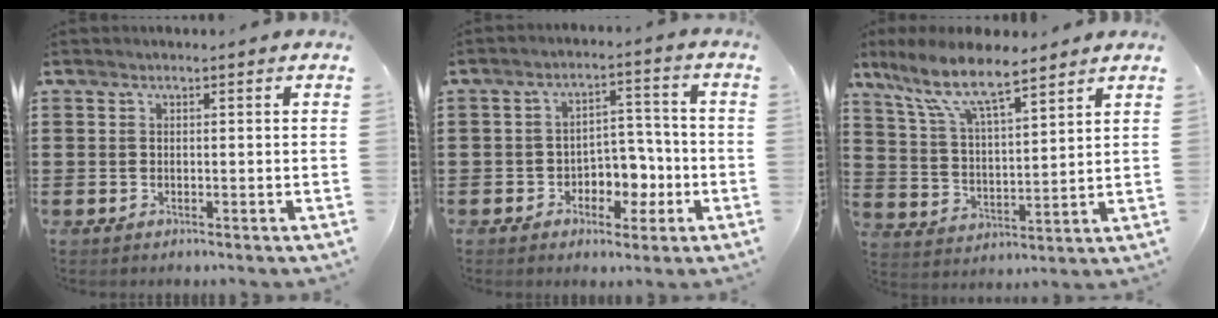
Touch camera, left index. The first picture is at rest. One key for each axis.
{"total": 5.0, "fx": -1.9, "fy": 3.7, "fz": 2.7, "tx": -0.047, "ty": 0.006, "tz": -0.039}
{"total": 9.0, "fx": 7.0, "fy": 2.1, "fz": 5.3, "tx": -0.128, "ty": -0.027, "tz": 0.122}